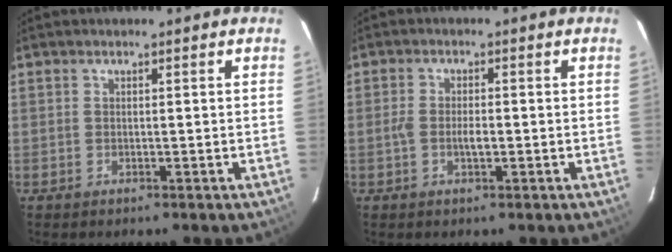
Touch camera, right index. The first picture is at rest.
{"total": 3.0, "force": [-0.8, 1.2, 2.6], "torque": [-0.054, 0.002, -0.016]}